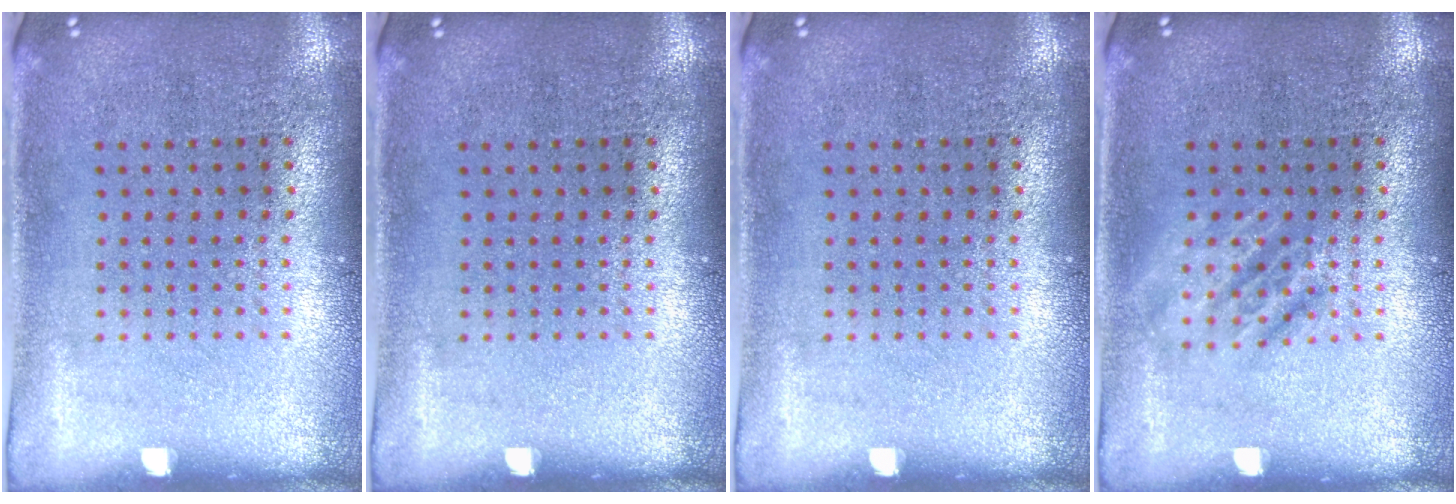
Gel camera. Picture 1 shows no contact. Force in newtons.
{"total": 0.0}
{"total": 0.0}
{"total": 1.8, "press": 1.8, "slide": 0.3}